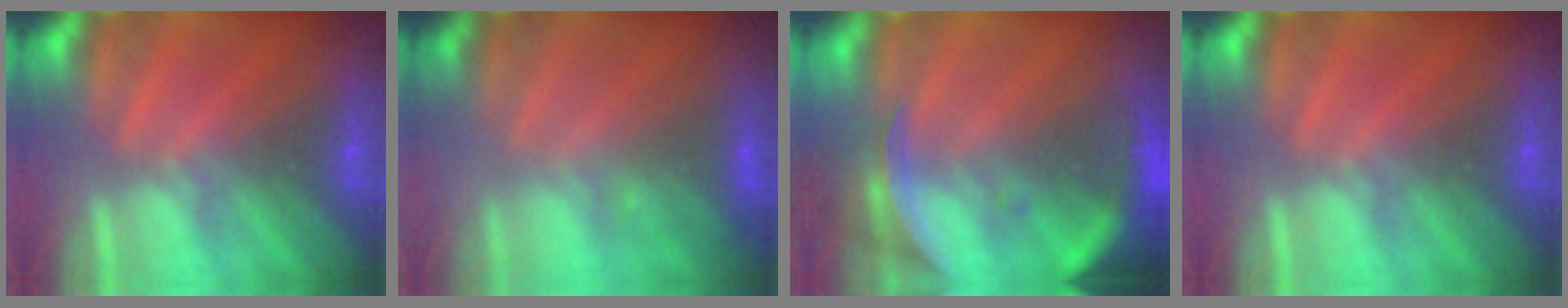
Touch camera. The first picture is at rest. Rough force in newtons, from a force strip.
{"total": 2.9}
{"total": 10.8}
{"total": 0.0}